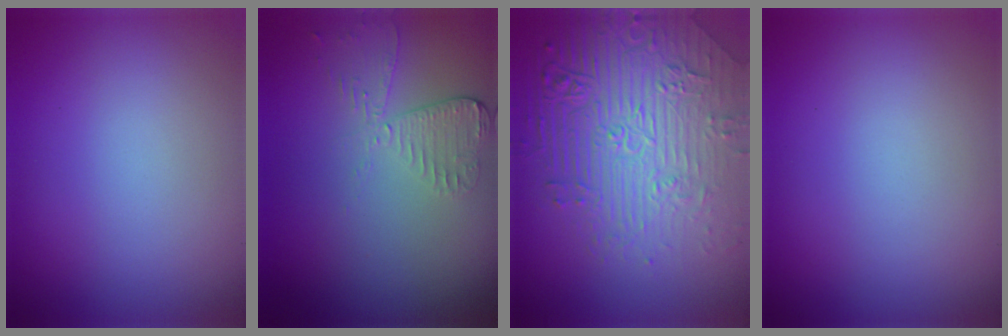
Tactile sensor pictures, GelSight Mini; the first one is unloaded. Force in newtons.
{"total": 2.5, "press": 2.3, "slide": 1.2}
{"total": 8.6, "press": 5.9, "slide": 6.2}
{"total": 0.0}